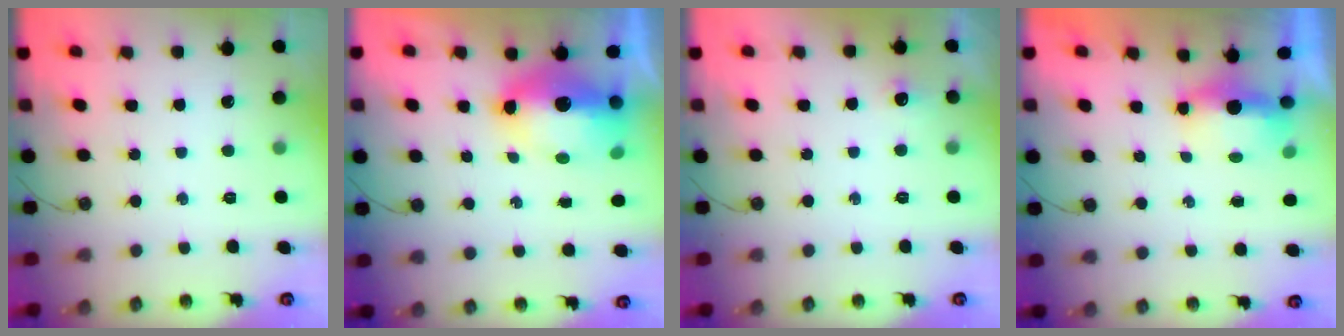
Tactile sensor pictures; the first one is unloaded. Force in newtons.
{"total": 10.6, "press": 10.6, "slide": 1.1}
{"total": 5.7, "press": 5.6, "slide": 1.1}
{"total": 4.9, "press": 4.8, "slide": 1.0}